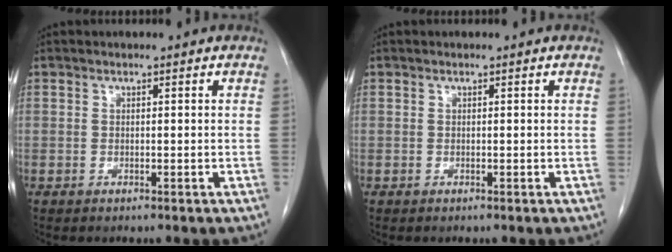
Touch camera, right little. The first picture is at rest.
{"total": 0.0}